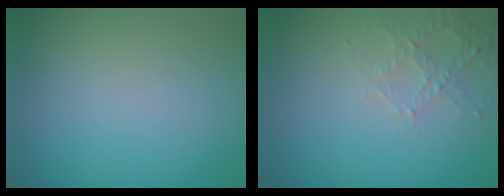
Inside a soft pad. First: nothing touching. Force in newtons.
{"total": 2.2, "press": 2.1, "slide": 0.6}